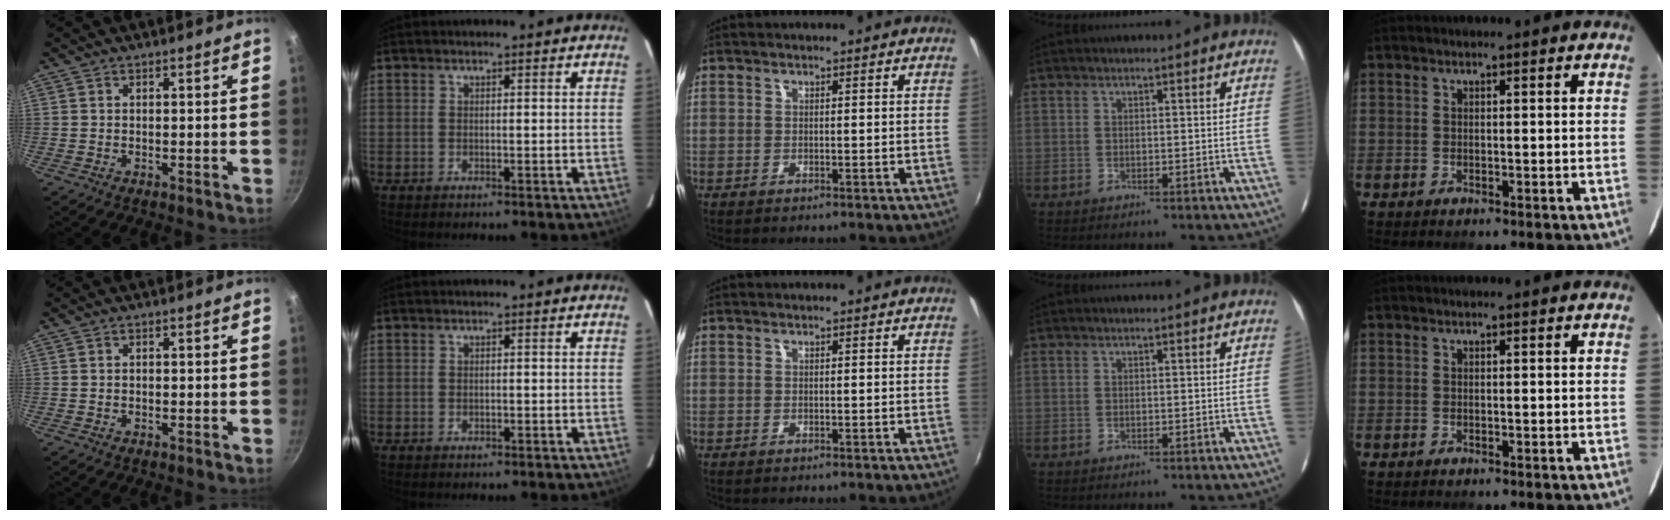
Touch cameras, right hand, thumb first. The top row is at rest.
{"thumb": {"total": 0.6, "force": [-0.1, 0.4, 0.3], "torque": [-0.005, 0.003, -0.001]}, "index": {"total": 0.7, "force": [-0.3, 0.6, 0.2], "torque": [-0.002, -0.001, -0.003]}}